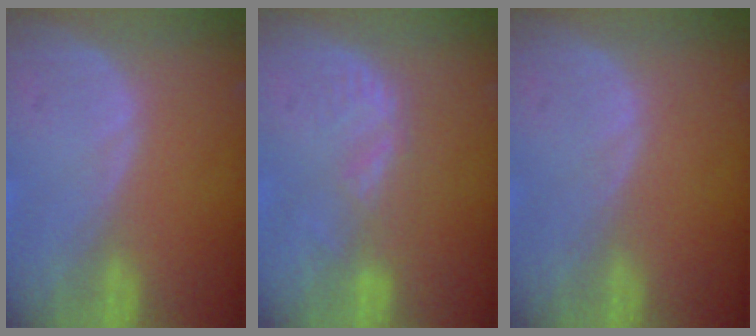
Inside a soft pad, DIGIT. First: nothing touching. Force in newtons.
{"total": 3.6, "press": 3.1, "slide": 1.8}
{"total": 0.0}